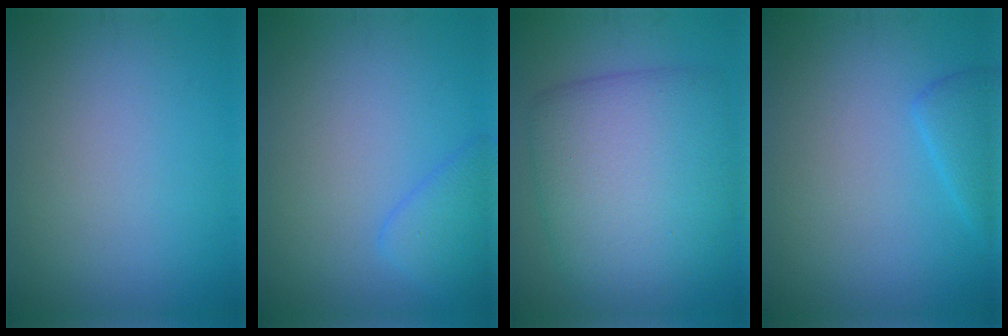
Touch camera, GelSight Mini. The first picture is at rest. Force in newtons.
{"total": 2.5, "press": 2.5, "slide": 0.2}
{"total": 10.0, "press": 10.0, "slide": 0.4}
{"total": 2.0, "press": 2.0, "slide": 0.2}